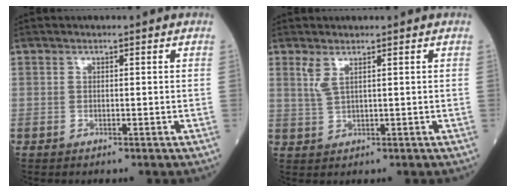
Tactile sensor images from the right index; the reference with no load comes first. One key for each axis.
{"total": 2.0, "fx": 1.2, "fy": 0.1, "fz": 1.6, "tx": -0.047, "ty": 0.002, "tz": 0.031}